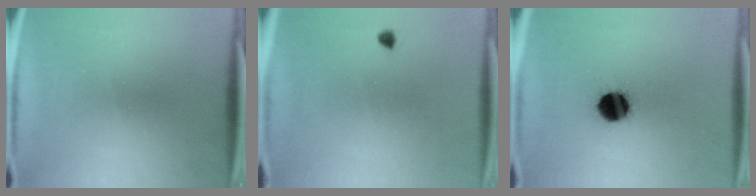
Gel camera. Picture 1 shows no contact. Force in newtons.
{"total": 1.0}
{"total": 10.5}